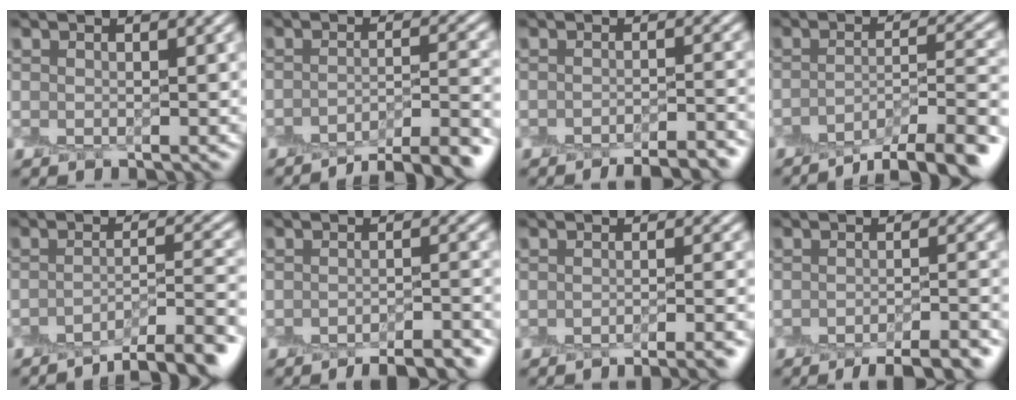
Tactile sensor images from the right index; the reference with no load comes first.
{"total": 5.7, "force": [-4.6, 1.1, 3.1], "torque": [-0.043, 0.000, -0.068]}
{"total": 4.9, "force": [-4.4, 0.8, 2.0], "torque": [-0.017, -0.003, -0.049]}
{"total": 6.6, "force": [-4.9, 1.8, 4.1], "torque": [-0.062, -0.006, -0.075]}
{"total": 5.3, "force": [-4.2, 1.2, 3.0], "torque": [-0.045, -0.004, -0.060]}
{"total": 6.1, "force": [-5.4, 1.1, 2.7], "torque": [-0.028, -0.007, -0.061]}
{"total": 4.3, "force": [-3.8, 0.7, 1.9], "torque": [-0.011, -0.006, -0.042]}
{"total": 6.2, "force": [-5.0, 1.2, 3.4], "torque": [-0.036, -0.010, -0.063]}